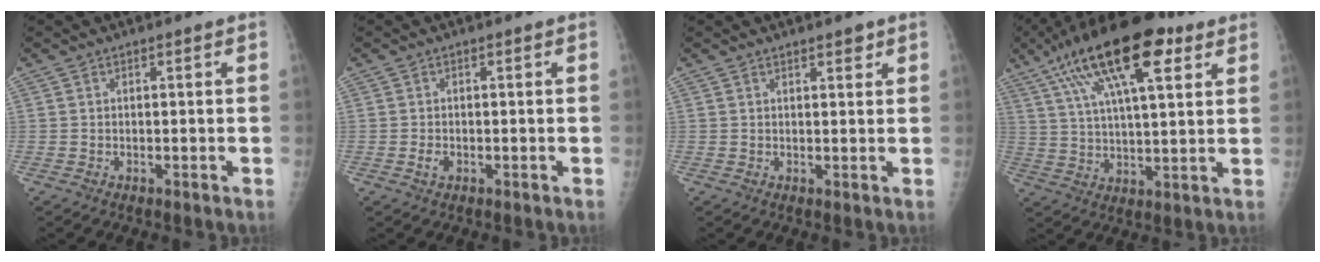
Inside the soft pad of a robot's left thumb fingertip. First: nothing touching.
{"total": 1.5, "force": [-0.5, 1.0, 1.0], "torque": [-0.017, 0.000, -0.009]}
{"total": 1.9, "force": [1.4, 0.7, 1.1], "torque": [-0.007, -0.007, 0.018]}
{"total": 20.5, "force": [10.1, 7.2, 16.3], "torque": [-0.276, -0.003, 0.168]}